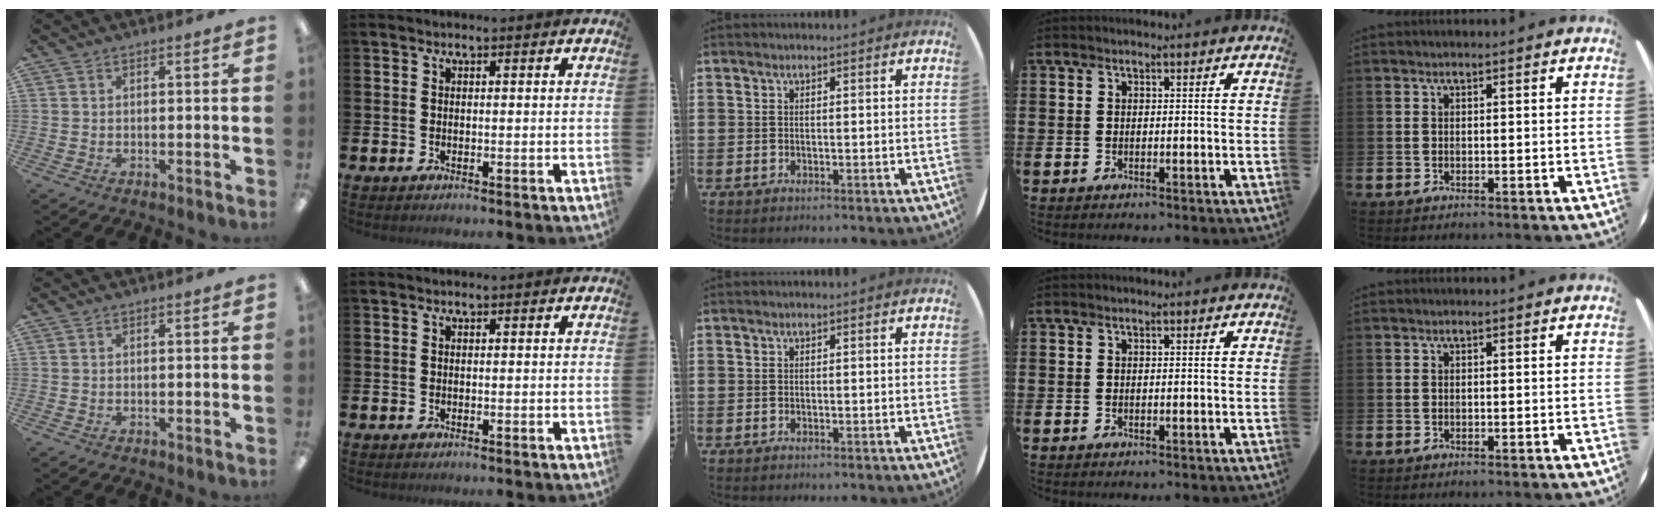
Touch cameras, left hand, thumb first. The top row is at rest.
{}